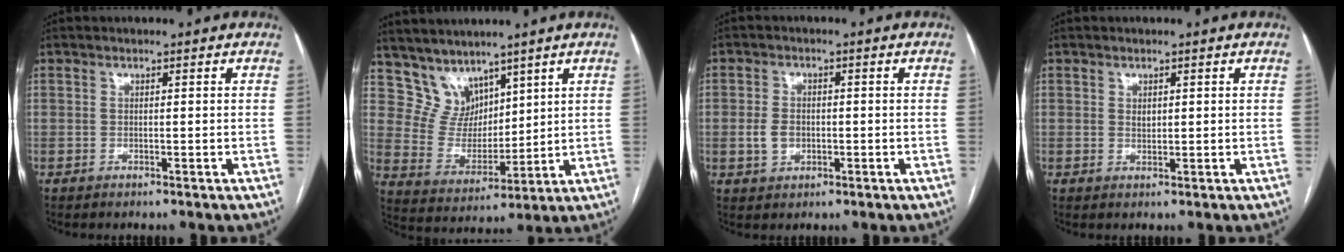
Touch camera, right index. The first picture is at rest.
{"total": 7.9, "force": [6.1, 4.9, 0.8], "torque": [-0.029, 0.017, 0.136]}
{"total": 3.7, "force": [-0.5, 2.8, 2.4], "torque": [-0.048, 0.008, -0.004]}
{"total": 1.1, "force": [0.4, 0.7, 0.7], "torque": [-0.012, -0.001, 0.010]}